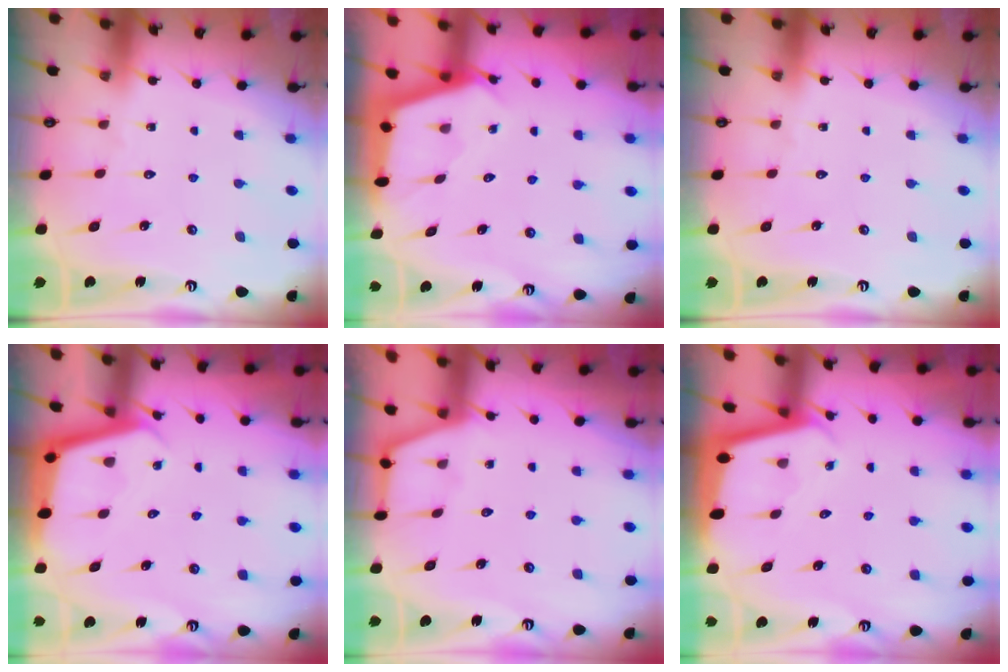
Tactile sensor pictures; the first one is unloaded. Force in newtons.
{"total": 2.6, "press": 2.6, "slide": 0.4}
{"total": 0.0}
{"total": 3.4, "press": 3.3, "slide": 0.3}
{"total": 2.1, "press": 2.1, "slide": 0.3}
{"total": 1.8, "press": 1.8, "slide": 0.2}